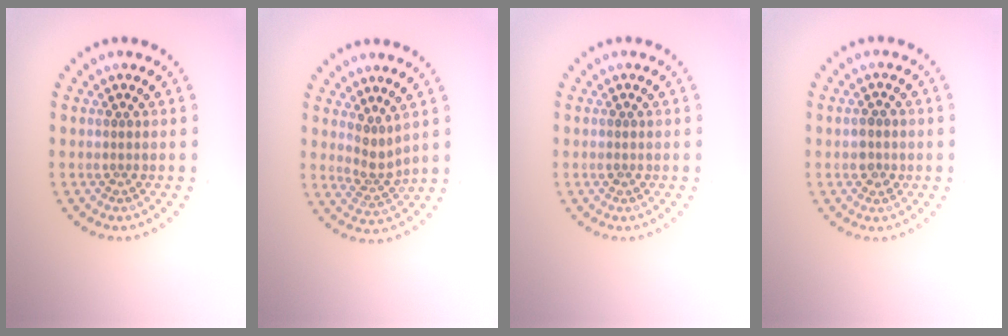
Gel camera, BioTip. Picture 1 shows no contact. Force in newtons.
{"total": 2.2, "press": 1.6, "slide": 1.5}
{"total": 0.6, "press": 0.6, "slide": 0.2}
{"total": 1.5, "press": 1.5, "slide": 0.1}